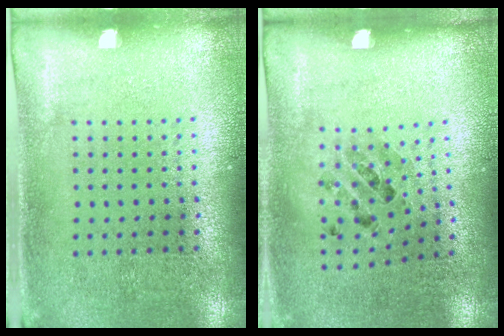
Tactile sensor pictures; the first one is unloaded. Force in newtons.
{"total": 0.9, "press": 0.7, "slide": 0.5}